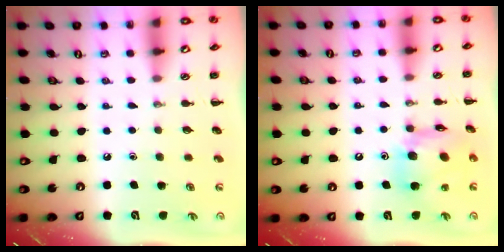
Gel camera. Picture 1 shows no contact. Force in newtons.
{"total": 13.4, "press": 12.9, "slide": 3.7}